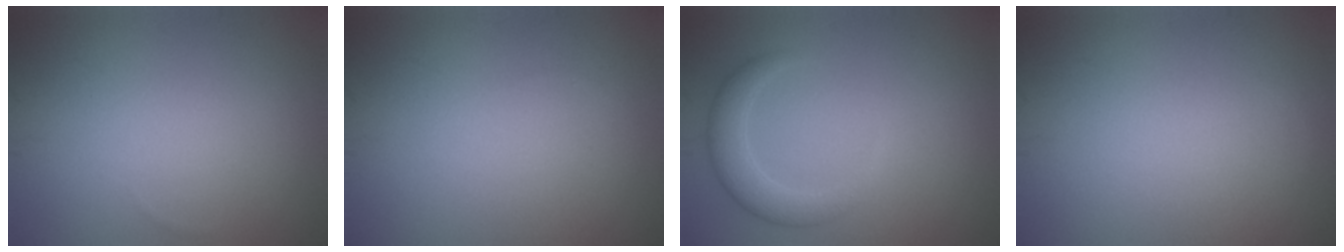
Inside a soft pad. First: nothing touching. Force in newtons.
{"total": 0.0}
{"total": 2.8, "press": 2.8, "slide": 0.2}
{"total": 0.0}